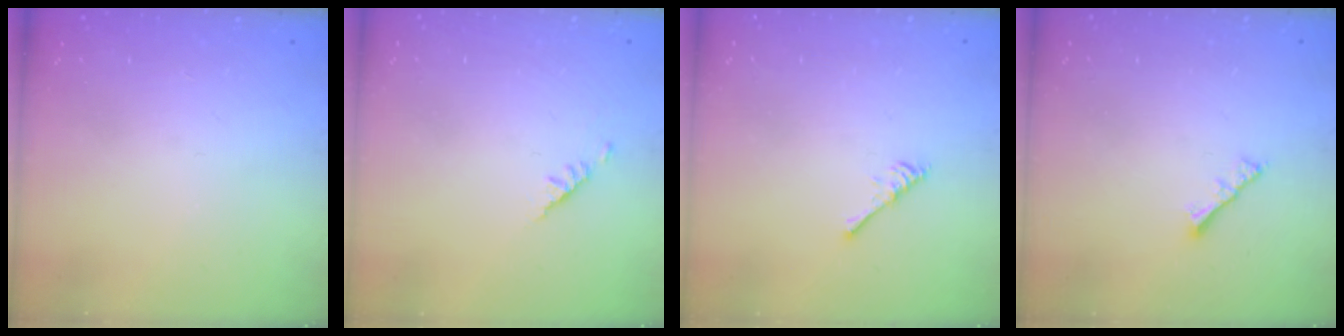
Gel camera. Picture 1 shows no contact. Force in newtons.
{"total": 1.9, "press": 1.8, "slide": 0.5}
{"total": 2.9, "press": 2.9, "slide": 0.5}
{"total": 2.5, "press": 2.4, "slide": 0.5}